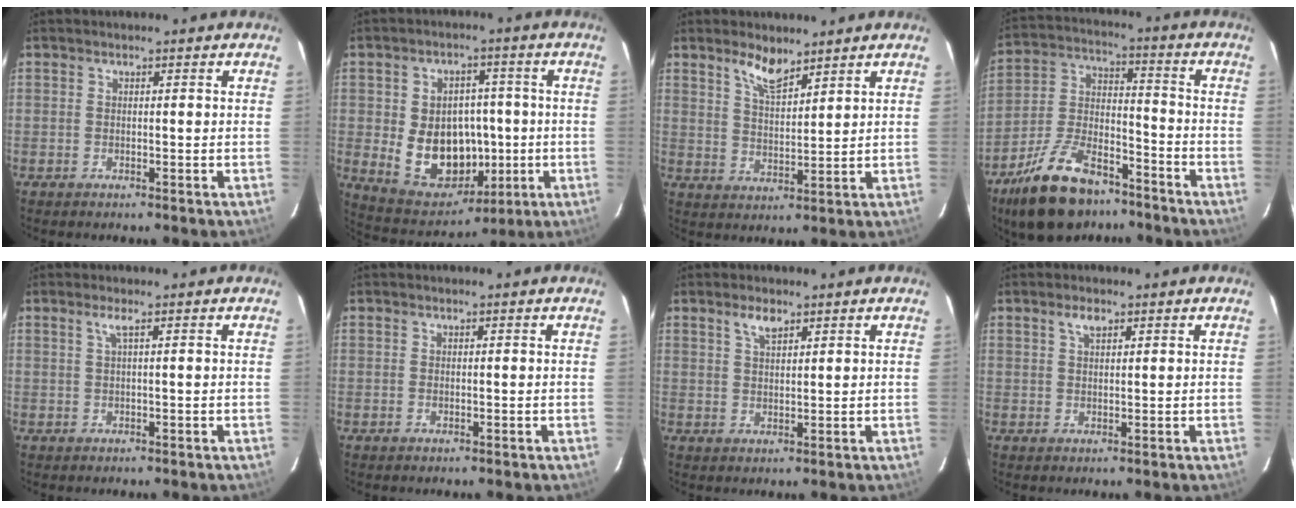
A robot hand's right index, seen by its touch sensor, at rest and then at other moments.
{"total": 14.6, "force": [-1.7, 11.6, 8.8], "torque": [-0.185, 0.007, 0.001]}
{"total": 5.7, "force": [4.5, 1.6, 3.2], "torque": [-0.057, -0.001, 0.085]}
{"total": 18.4, "force": [-12.7, 8.5, 10.3], "torque": [-0.207, 0.007, -0.217]}
{"total": 1.3, "force": [0.4, -0.5, 1.1], "torque": [-0.014, 0.003, 0.006]}
{"total": 0.0}
{"total": 2.9, "force": [2.0, 1.2, 1.8], "torque": [-0.032, 0.006, 0.039]}
{"total": 2.2, "force": [1.3, 1.0, 1.4], "torque": [-0.026, 0.006, 0.025]}